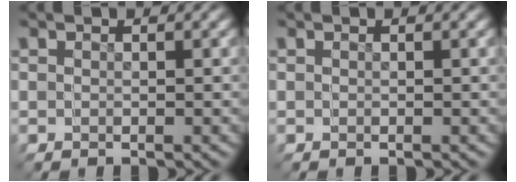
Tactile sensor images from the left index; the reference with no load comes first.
{"total": 0.0}